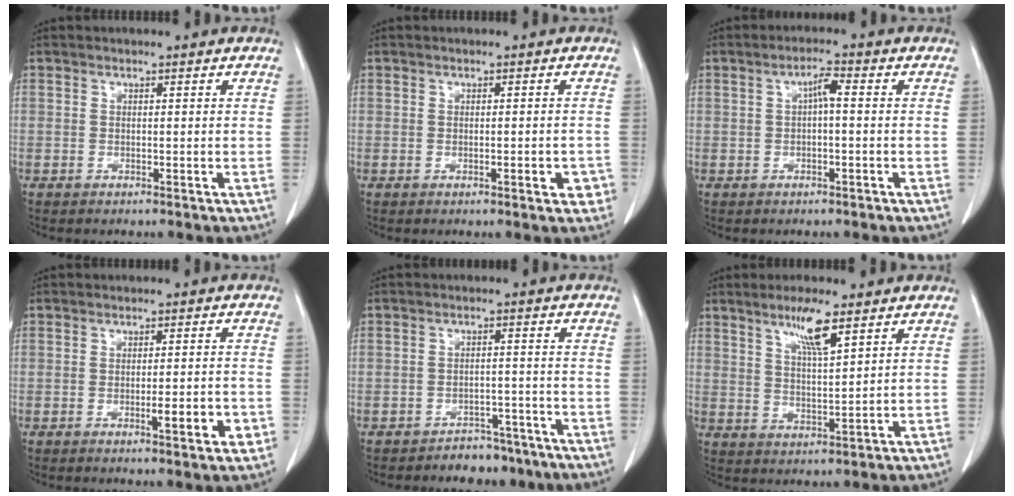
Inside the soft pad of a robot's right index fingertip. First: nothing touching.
{"total": 2.9, "force": [-1.0, 0.8, 2.6], "torque": [-0.032, -0.001, -0.010]}
{"total": 2.9, "force": [0.2, 0.5, 2.8], "torque": [-0.052, 0.007, 0.003]}
{"total": 4.8, "force": [-1.5, 0.8, 4.4], "torque": [-0.062, -0.003, -0.019]}
{"total": 5.4, "force": [-4.4, 2.9, 1.1], "torque": [-0.006, 0.012, -0.062]}
{"total": 6.6, "force": [4.1, 0.4, 5.2], "torque": [-0.098, -0.006, 0.075]}